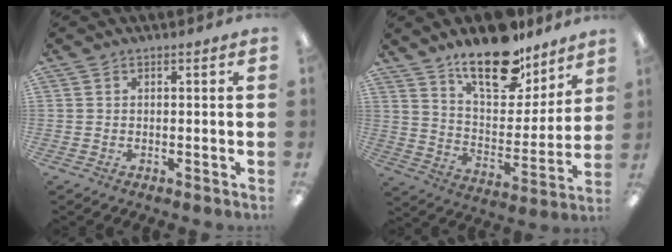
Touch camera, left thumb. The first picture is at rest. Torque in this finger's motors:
{"motor_torque": [2.31, 1.21, 1.56, -1.19, 0.09]}